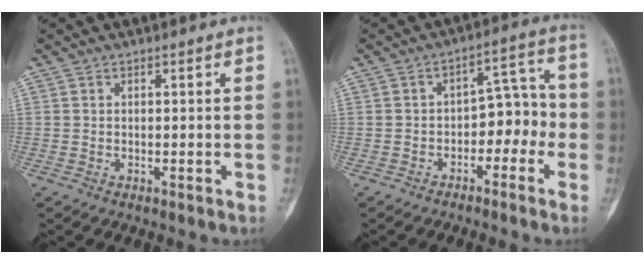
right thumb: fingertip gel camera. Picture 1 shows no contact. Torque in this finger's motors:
{"motor_torque": [-0.21, 0.30, 0.39, -0.38, 0.00]}